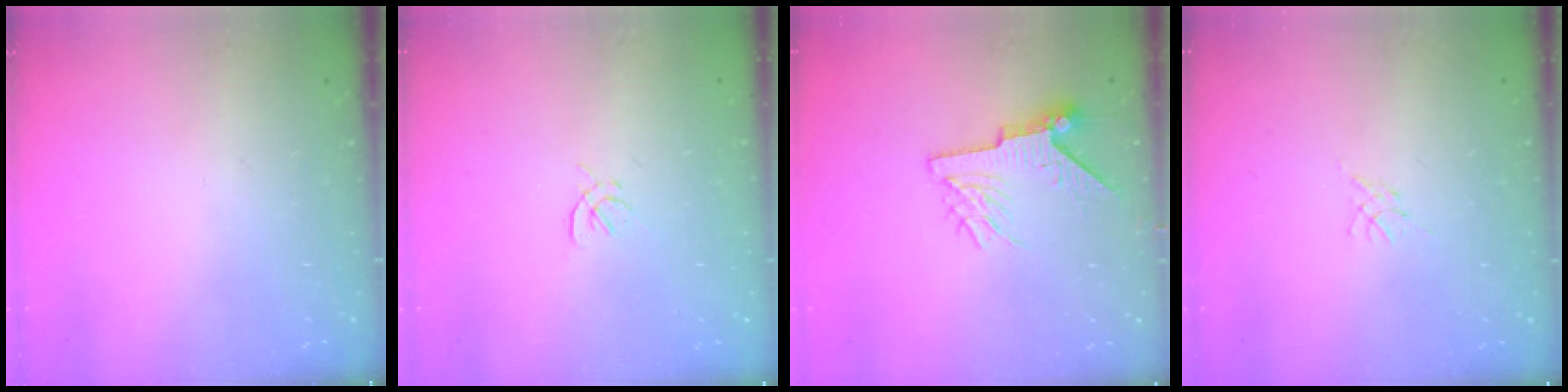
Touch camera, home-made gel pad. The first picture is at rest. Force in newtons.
{"total": 1.6, "press": 1.5, "slide": 0.6}
{"total": 7.2, "press": 7.2, "slide": 0.9}
{"total": 0.0}